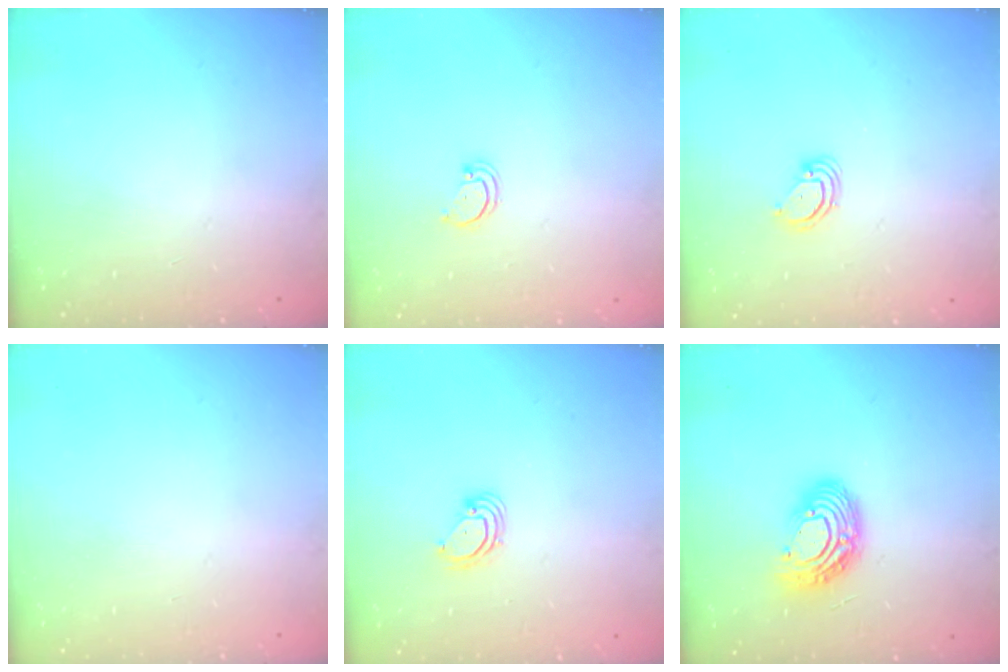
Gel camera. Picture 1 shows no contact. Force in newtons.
{"total": 1.8, "press": 1.8, "slide": 0.2}
{"total": 3.8, "press": 3.8, "slide": 0.3}
{"total": 0.0}
{"total": 3.9, "press": 3.9, "slide": 0.1}
{"total": 12.3, "press": 12.3, "slide": 1.0}